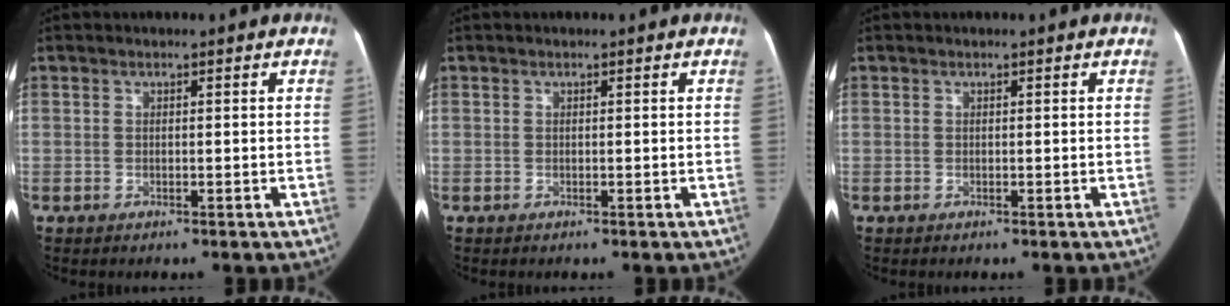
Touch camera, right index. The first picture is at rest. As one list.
[{"total": 0.0}, {"total": 0.0}]